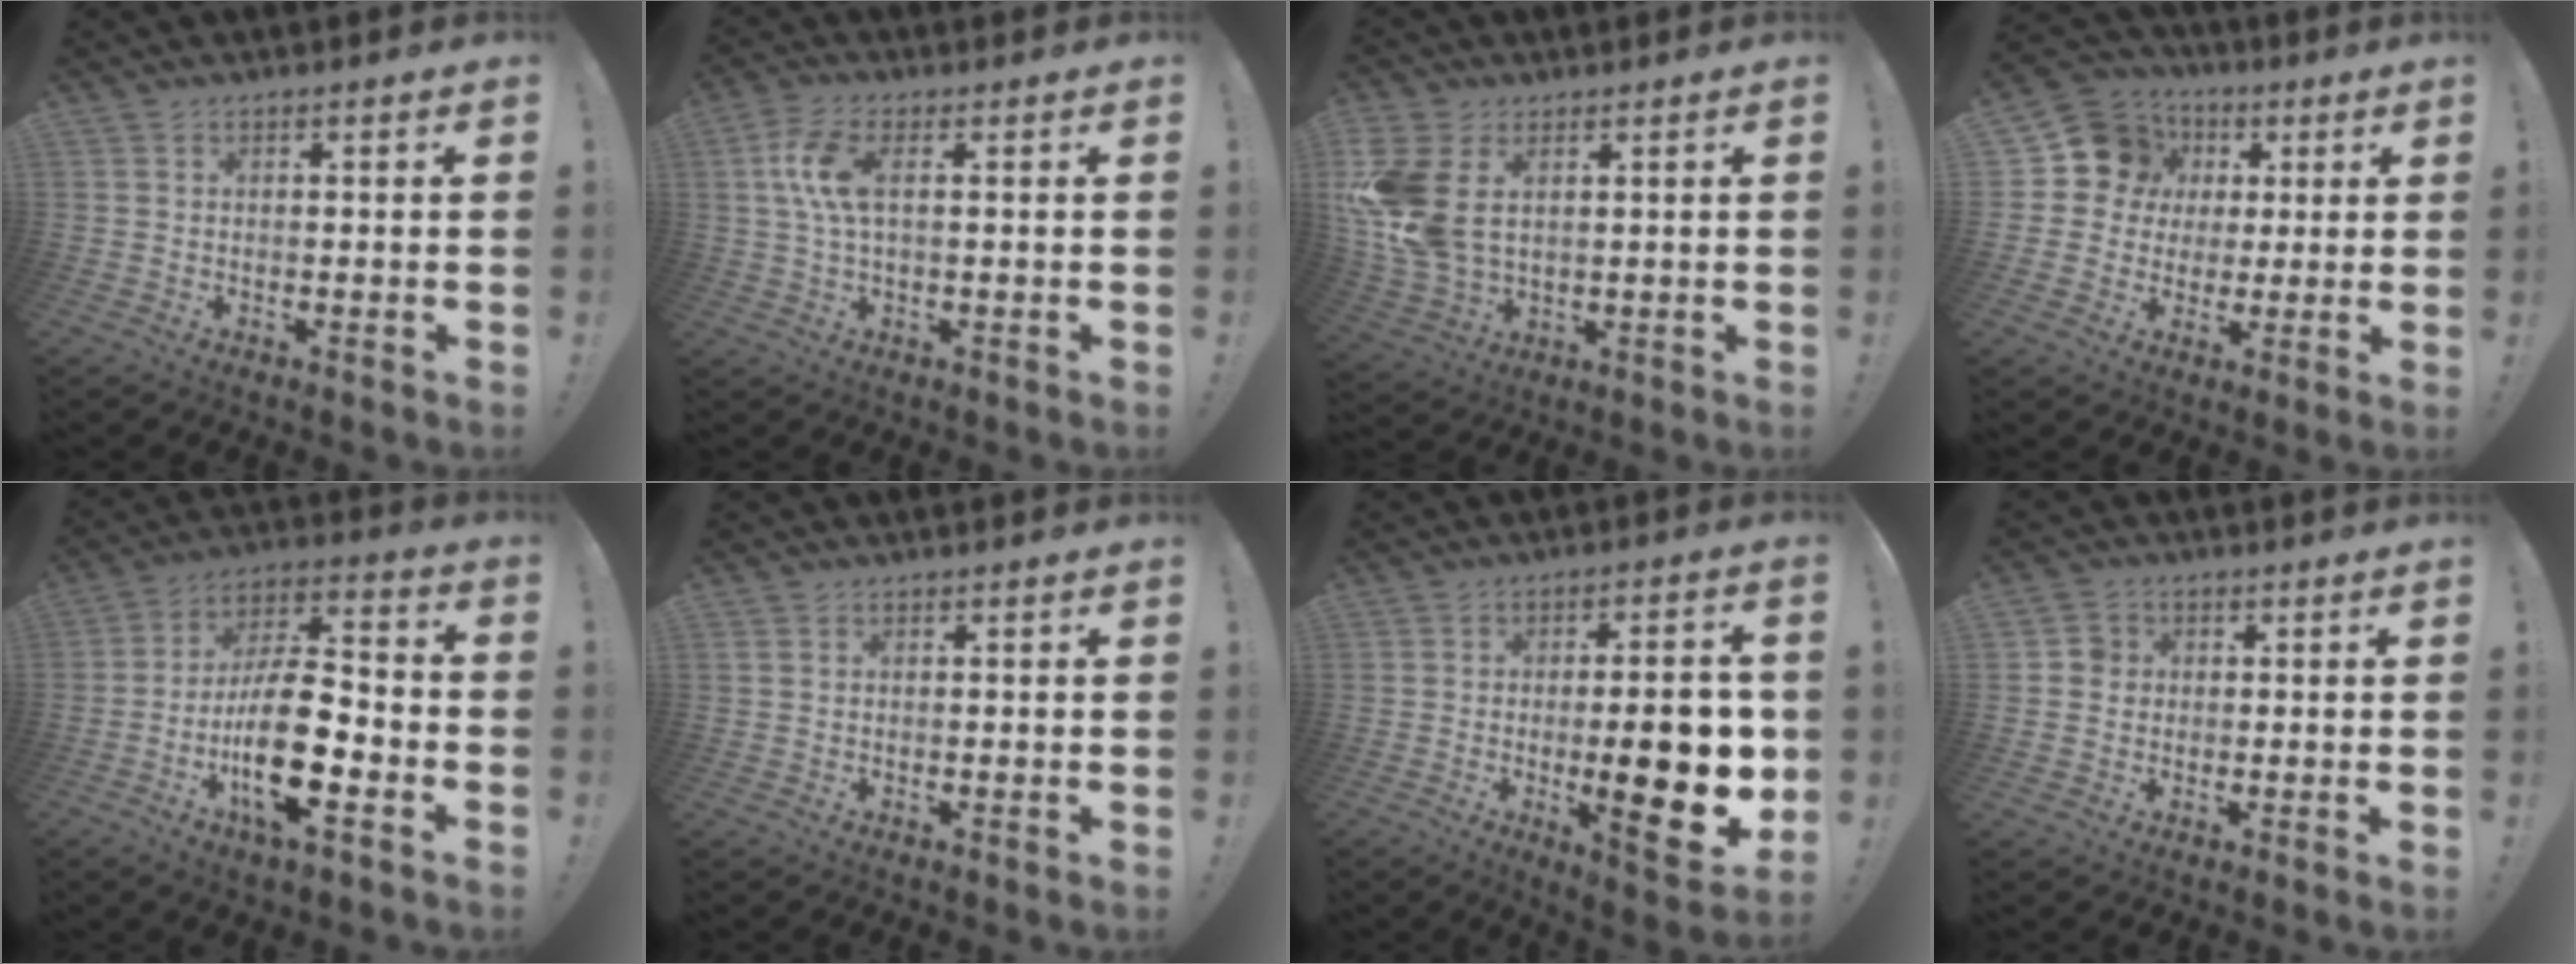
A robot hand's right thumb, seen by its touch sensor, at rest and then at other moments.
{"total": 8.6, "force": [1.6, 3.5, 7.7], "torque": [-0.152, -0.005, 0.029]}
{"total": 13.4, "force": [3.6, 9.1, 9.2], "torque": [-0.198, -0.014, 0.073]}
{"total": 12.7, "force": [3.7, 11.5, 4.2], "torque": [-0.057, -0.013, 0.083]}
{"total": 19.6, "force": [-6.9, 7.8, 16.7], "torque": [-0.317, 0.038, -0.107]}
{"total": 0.0}
{"total": 19.7, "force": [-2.4, 6.3, 18.5], "torque": [-0.240, -0.007, -0.024]}
{"total": 4.2, "force": [0.2, 4.0, 1.3], "torque": [-0.019, 0.012, 0.004]}